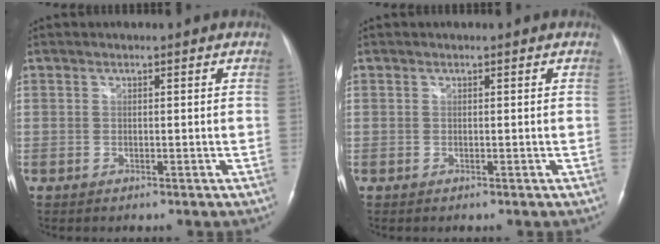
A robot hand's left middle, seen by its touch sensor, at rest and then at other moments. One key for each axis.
{"total": 0.0}